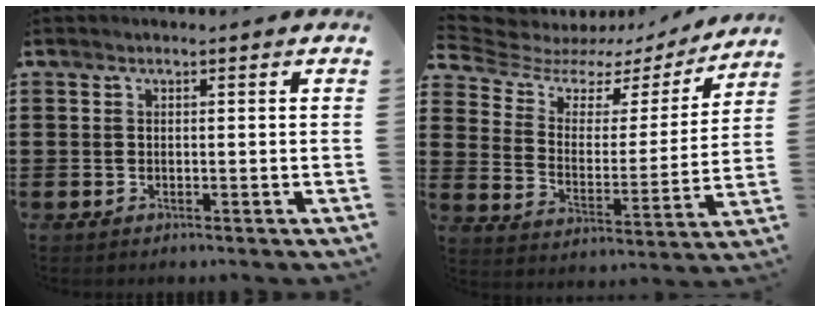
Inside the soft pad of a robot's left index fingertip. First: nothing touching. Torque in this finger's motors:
{"motor_torque": [1.14, -0.99, 0.05, -0.06]}